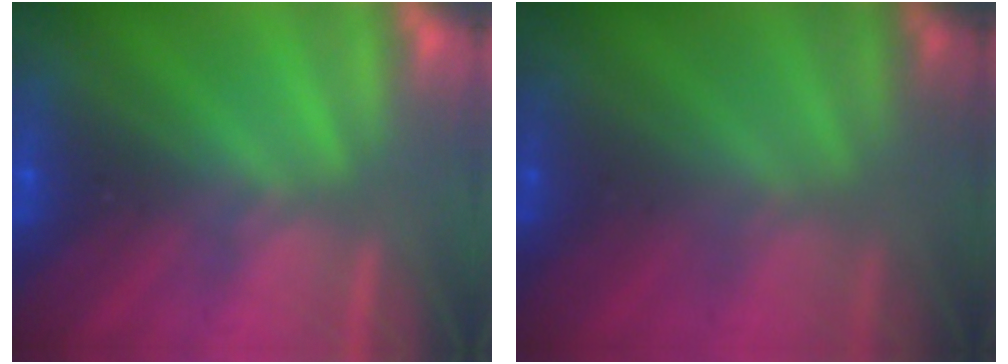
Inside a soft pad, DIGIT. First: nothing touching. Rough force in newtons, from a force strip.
{"total": 1.0}